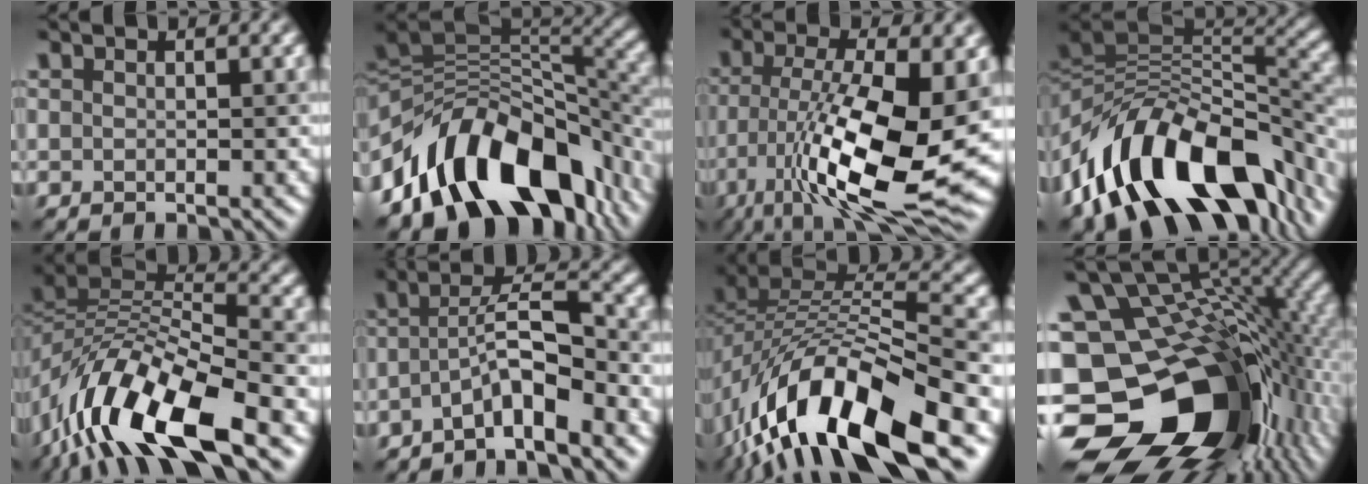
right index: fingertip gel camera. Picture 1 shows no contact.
{"total": 13.2, "force": [-6.7, 7.6, 8.4], "torque": [-0.111, 0.025, -0.119]}
{"total": 14.0, "force": [-3.8, 5.3, 12.4], "torque": [-0.220, -0.021, -0.061]}
{"total": 14.3, "force": [-6.0, 8.1, 10.2], "torque": [-0.167, 0.016, -0.093]}
{"total": 12.5, "force": [-6.8, 4.6, 9.4], "torque": [-0.166, 0.009, -0.131]}
{"total": 5.5, "force": [-3.3, 1.0, 4.2], "torque": [-0.069, 0.025, -0.062]}
{"total": 15.0, "force": [-8.1, 5.6, 11.3], "torque": [-0.209, 0.020, -0.150]}
{"total": 19.2, "force": [-5.7, 13.3, 12.6], "torque": [-0.234, 0.002, -0.075]}